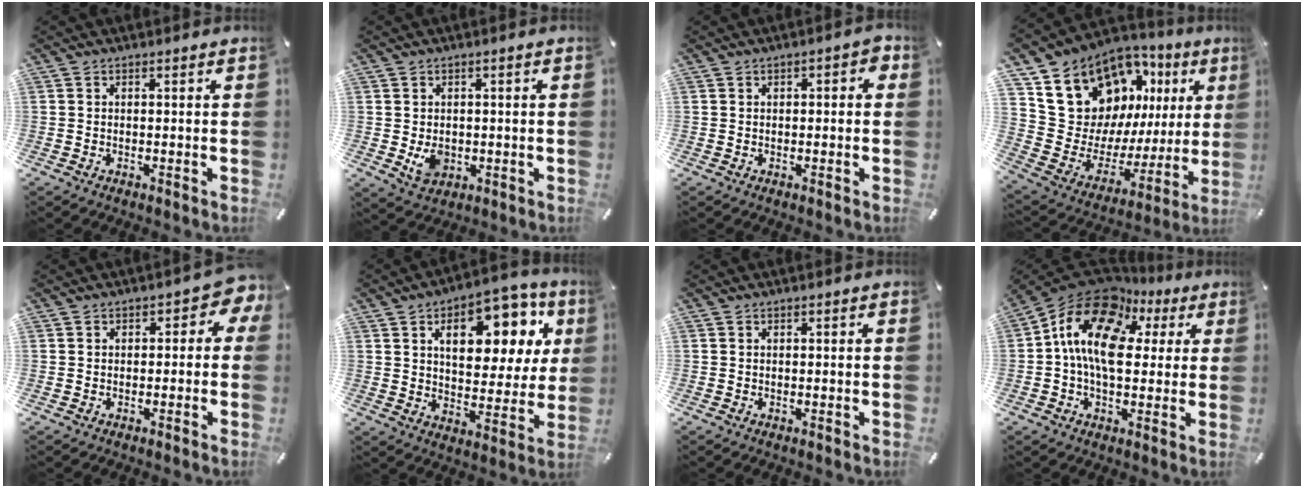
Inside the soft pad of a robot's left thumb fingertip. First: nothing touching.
{"total": 4.9, "force": [-0.5, 4.1, 2.8], "torque": [-0.028, -0.003, -0.008]}
{"total": 2.1, "force": [-0.1, 1.3, 1.6], "torque": [-0.020, 0.006, -0.006]}
{"total": 16.8, "force": [11.3, 11.1, 5.5], "torque": [-0.091, -0.096, 0.217]}
{"total": 4.0, "force": [0.6, 2.8, 2.8], "torque": [-0.033, 0.002, 0.004]}
{"total": 16.9, "force": [7.6, 9.5, 11.7], "torque": [-0.164, -0.030, 0.122]}
{"total": 0.0}
{"total": 14.7, "force": [2.5, 9.8, 10.6], "torque": [-0.209, -0.011, 0.040]}